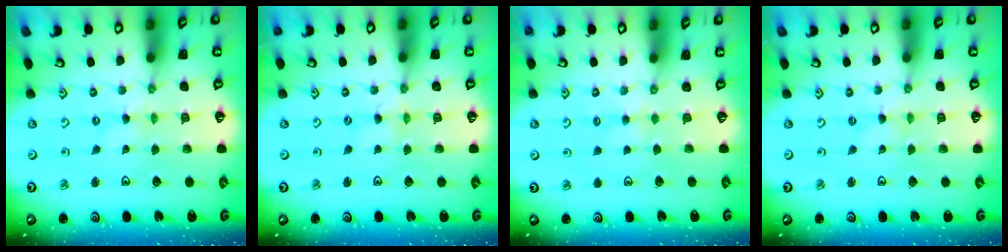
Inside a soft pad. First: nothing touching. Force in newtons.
{"total": 0.0}
{"total": 1.9, "press": 1.8, "slide": 0.3}
{"total": 0.0}